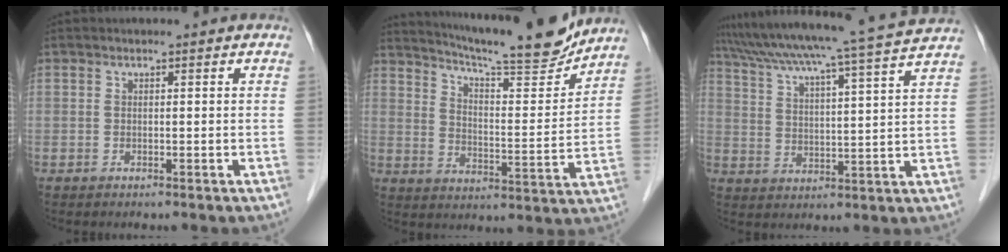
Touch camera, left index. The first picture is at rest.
{"total": 17.5, "force": [16.0, 0.8, 7.0], "torque": [-0.117, -0.032, 0.227]}
{"total": 19.2, "force": [16.9, -1.9, 9.0], "torque": [-0.162, -0.017, 0.235]}